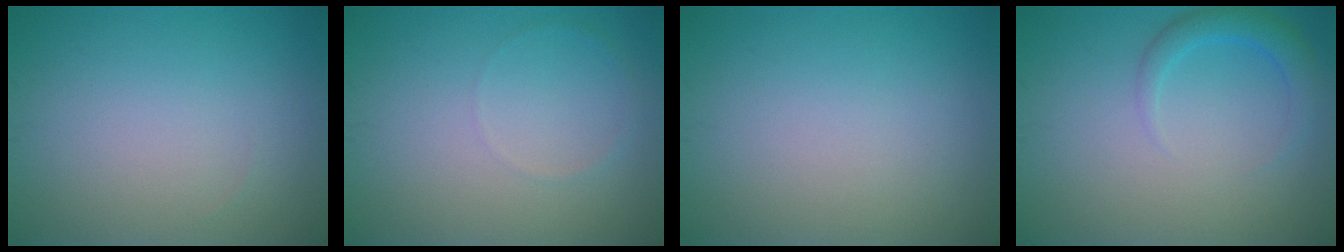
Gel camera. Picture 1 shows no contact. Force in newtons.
{"total": 0.6, "press": 0.6, "slide": 0.1}
{"total": 0.0}
{"total": 2.2, "press": 2.2, "slide": 0.3}